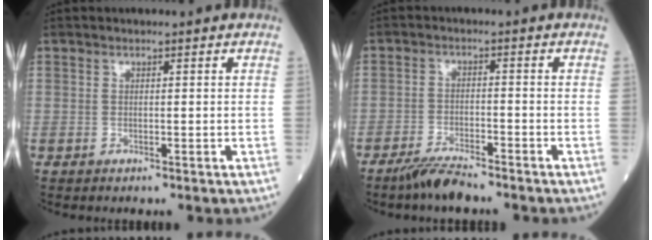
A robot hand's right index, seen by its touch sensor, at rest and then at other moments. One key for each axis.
{"total": 4.5, "fx": -3.9, "fy": 0.5, "fz": 2.2, "tx": -0.048, "ty": -0.009, "tz": -0.077}